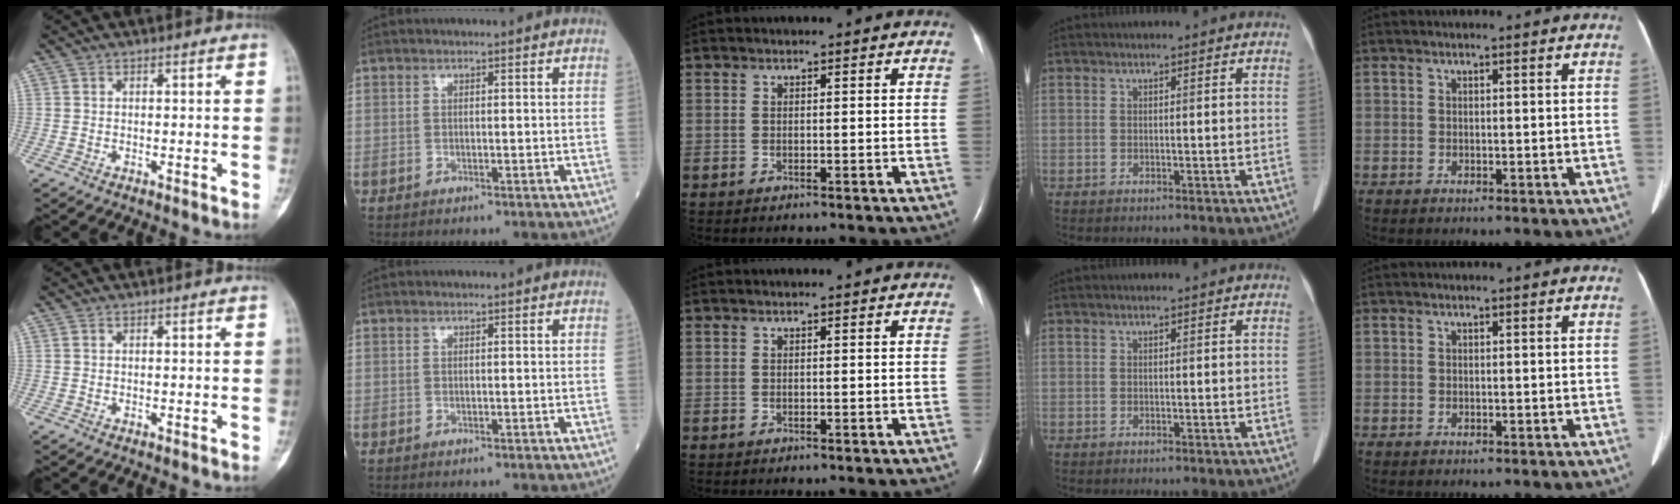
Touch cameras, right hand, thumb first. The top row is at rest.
{}